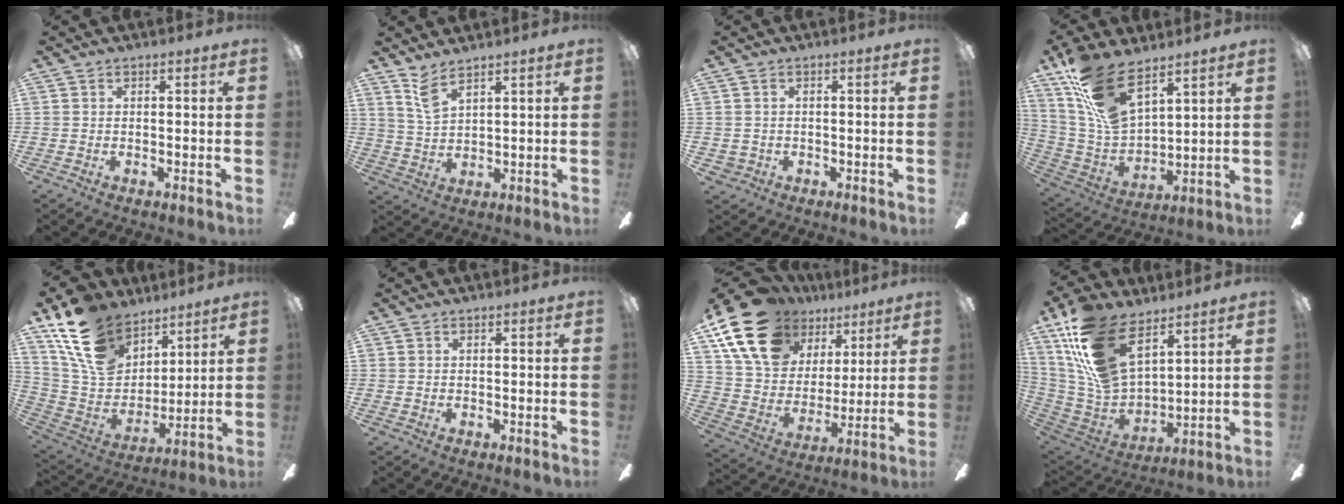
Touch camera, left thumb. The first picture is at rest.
{"total": 5.7, "force": [4.5, 1.4, 3.2], "torque": [-0.074, -0.018, 0.082]}
{"total": 1.6, "force": [-0.3, 1.5, 0.4], "torque": [-0.009, 0.003, -0.008]}
{"total": 16.5, "force": [11.5, 6.6, 9.8], "torque": [-0.216, -0.064, 0.209]}
{"total": 20.0, "force": [12.5, 12.6, 9.1], "torque": [-0.202, -0.056, 0.239]}
{"total": 0.0}
{"total": 20.6, "force": [12.4, 13.0, 10.0], "torque": [-0.189, -0.051, 0.233]}
{"total": 21.7, "force": [12.7, 11.2, 13.6], "torque": [-0.317, -0.063, 0.233]}